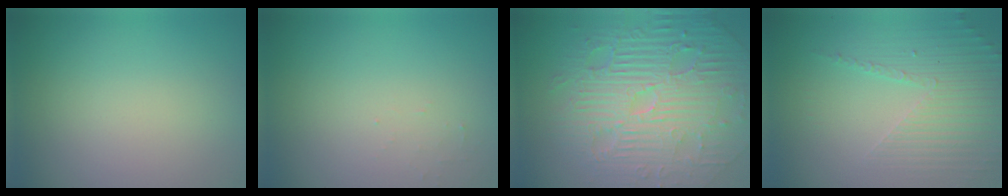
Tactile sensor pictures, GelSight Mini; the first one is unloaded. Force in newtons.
{"total": 0.7, "press": 0.7, "slide": 0.2}
{"total": 11.2, "press": 7.2, "slide": 8.6}
{"total": 5.3, "press": 3.3, "slide": 4.2}